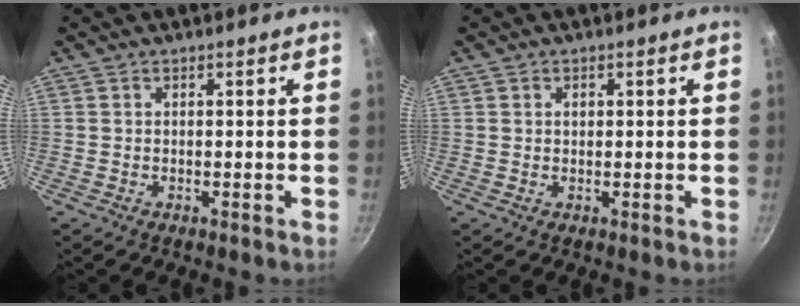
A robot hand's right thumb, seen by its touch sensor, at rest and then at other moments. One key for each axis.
{"total": 1.0, "fx": 0.3, "fy": 0.8, "fz": 0.6, "tx": -0.007, "ty": 0.002, "tz": 0.004}